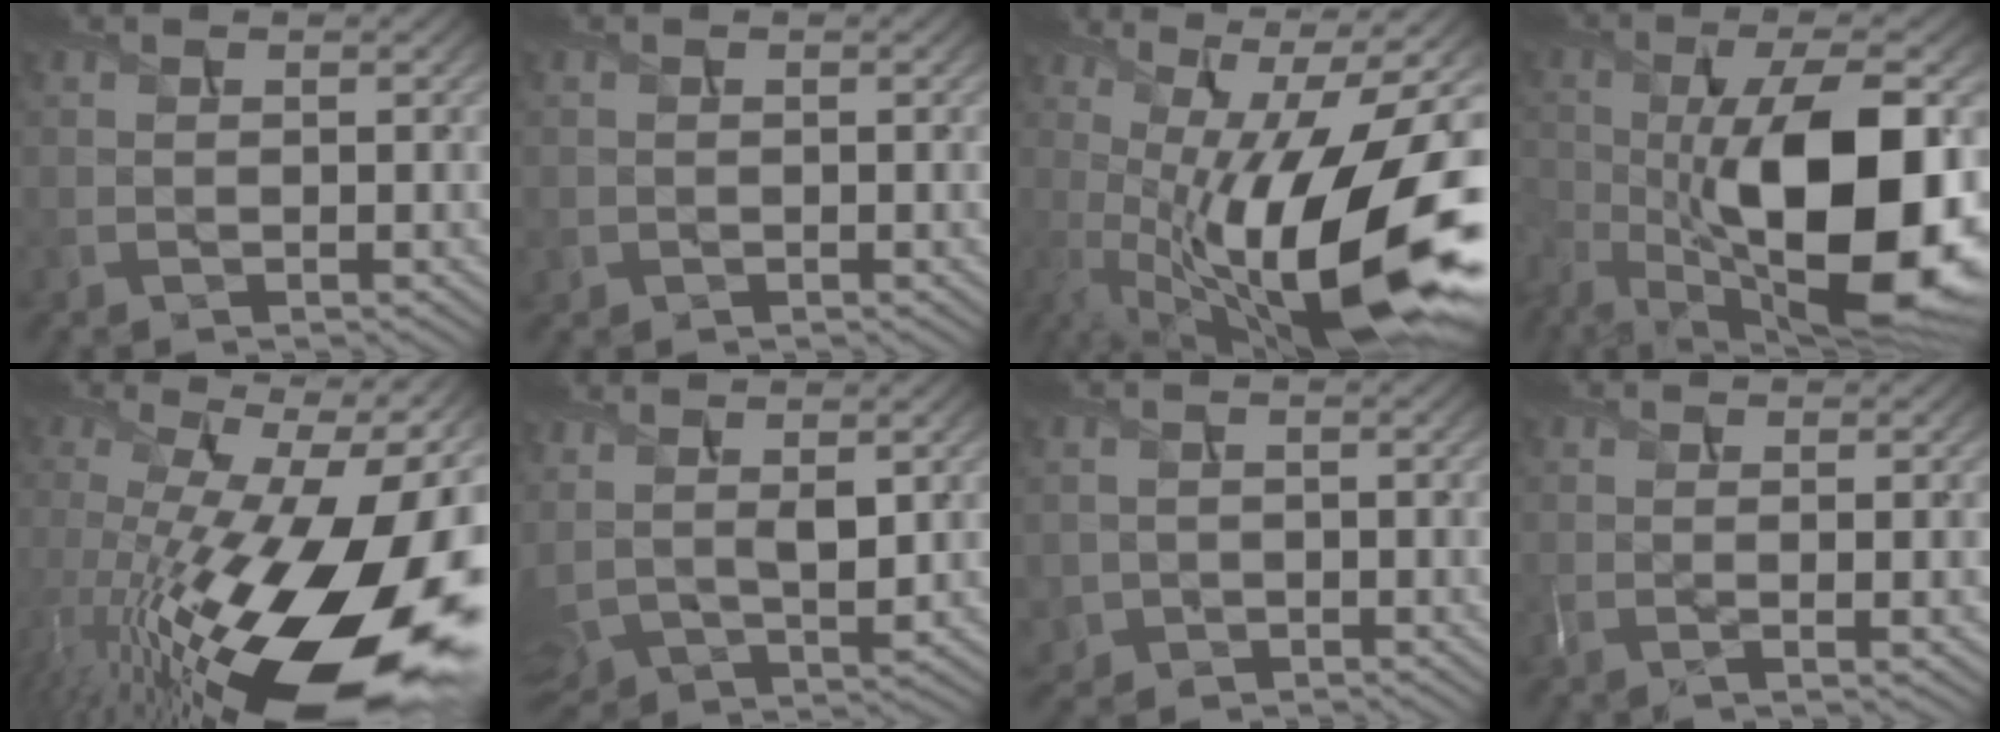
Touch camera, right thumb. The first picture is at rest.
{"total": 0.7, "force": [-0.2, 0.7, 0.0], "torque": [0.002, -0.006, -0.005]}
{"total": 20.7, "force": [-3.6, 6.7, 19.3], "torque": [-0.299, -0.008, -0.066]}
{"total": 19.0, "force": [-4.2, 7.7, 16.9], "torque": [-0.292, -0.014, -0.066]}
{"total": 22.1, "force": [-5.2, 8.4, 19.8], "torque": [-0.328, -0.022, -0.094]}
{"total": 7.7, "force": [3.3, 3.7, 5.8], "torque": [-0.158, -0.005, 0.074]}
{"total": 1.9, "force": [-0.3, 1.9, 0.2], "torque": [-0.010, -0.010, -0.007]}
{"total": 1.5, "force": [0.2, 0.0, 1.5], "torque": [-0.032, 0.002, 0.001]}